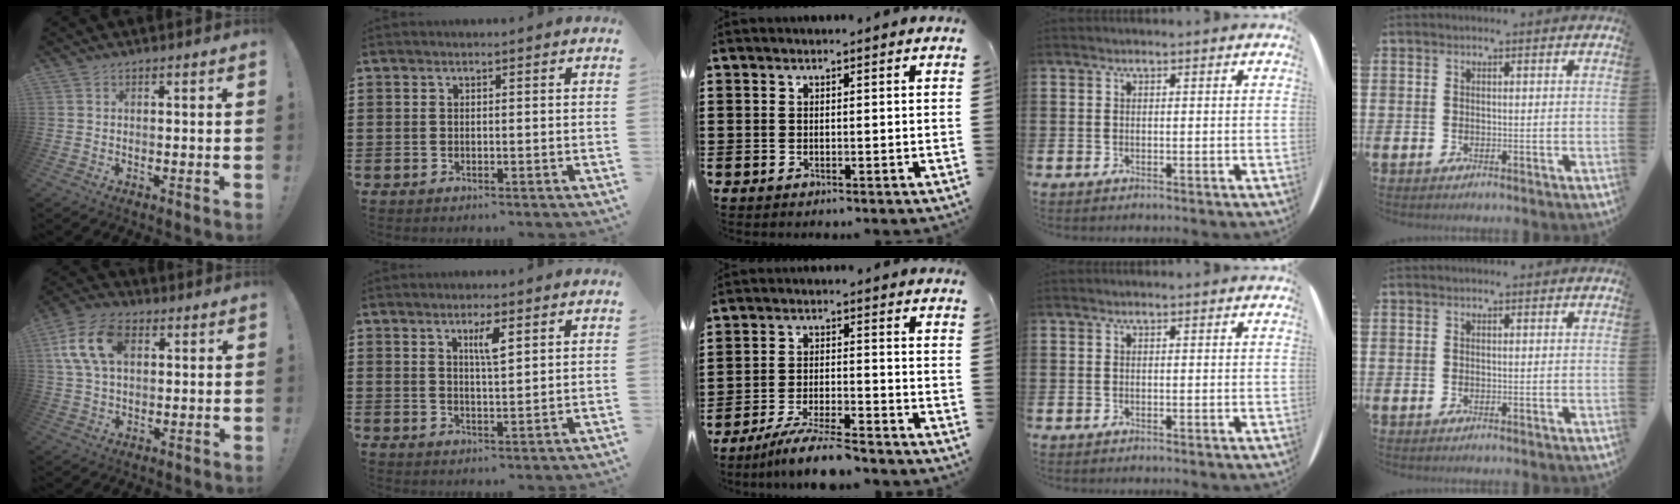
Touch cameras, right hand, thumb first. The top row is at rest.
{"thumb": {"total": 14.3, "force": [4.1, 9.2, 10.2], "torque": [-0.196, 0.009, 0.080]}, "index": {"total": 3.5, "force": [1.7, 0.6, 2.9], "torque": [-0.054, 0.001, 0.026]}, "middle": {"total": 6.2, "force": [-5.5, 0.0, 2.9], "torque": [-0.060, -0.012, -0.102]}}